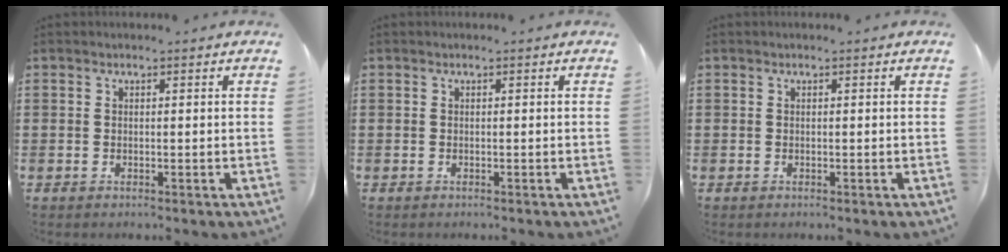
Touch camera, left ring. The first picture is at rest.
{"total": 0.0}
{"total": 0.0}